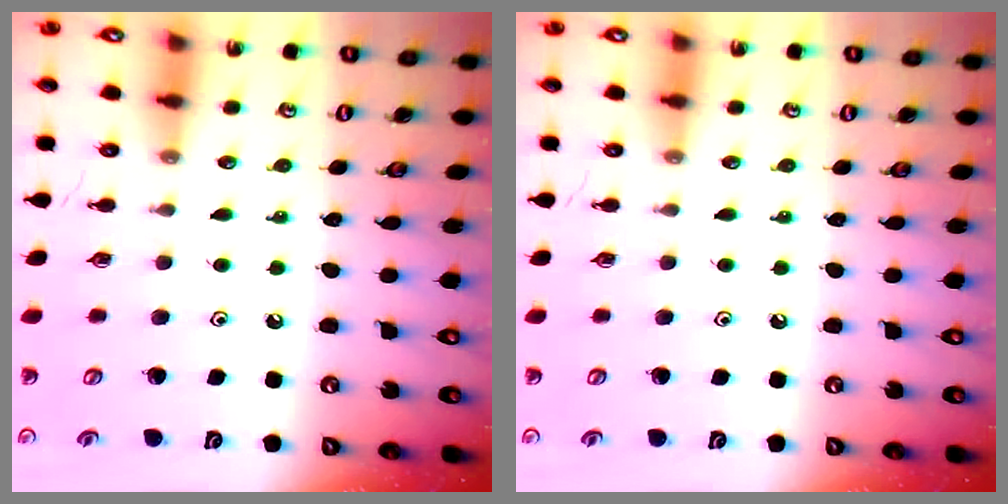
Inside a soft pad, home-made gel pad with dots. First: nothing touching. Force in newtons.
{"total": 0.0}